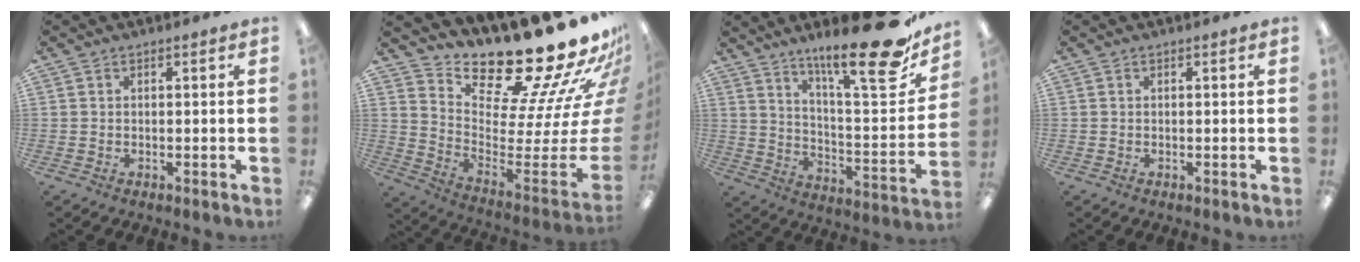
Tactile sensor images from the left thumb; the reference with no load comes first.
{"total": 24.6, "force": [20.6, 5.6, 12.3], "torque": [-0.133, -0.201, 0.361]}
{"total": 22.3, "force": [16.6, 4.8, 14.2], "torque": [-0.202, -0.126, 0.261]}
{"total": 0.0}